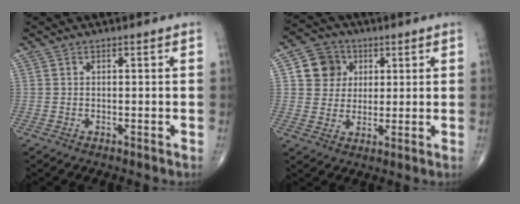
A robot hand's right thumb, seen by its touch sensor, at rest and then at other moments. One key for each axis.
{"total": 7.9, "fx": 2.3, "fy": 7.1, "fz": 2.4, "tx": -0.011, "ty": -0.003, "tz": 0.036}